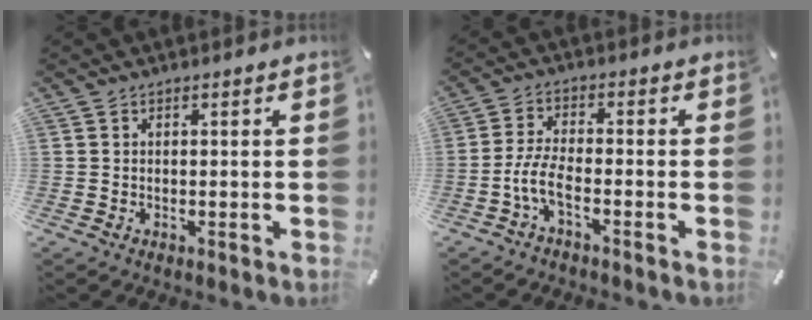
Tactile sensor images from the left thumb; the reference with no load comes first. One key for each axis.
{"total": 6.2, "fx": -3.0, "fy": 1.9, "fz": 5.1, "tx": -0.119, "ty": -0.006, "tz": -0.059}